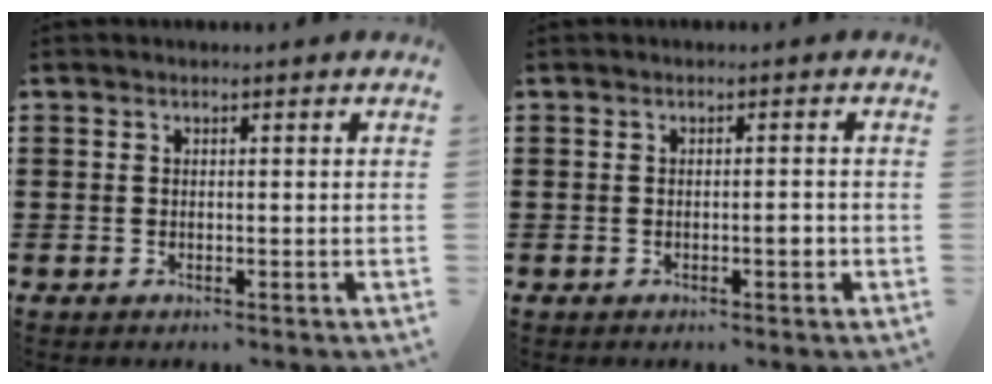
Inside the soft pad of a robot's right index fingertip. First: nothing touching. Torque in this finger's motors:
{"motor_torque": [0.66, 0.16, 0.18, 0.09]}